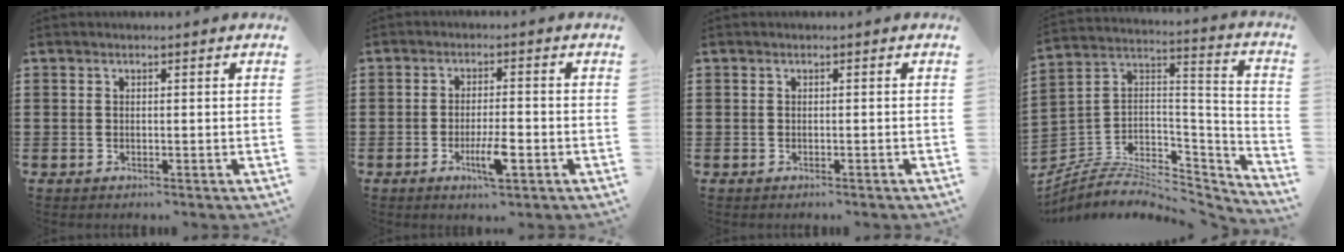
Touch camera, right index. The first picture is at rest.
{"total": 5.4, "force": [-2.1, 1.2, 4.8], "torque": [-0.090, -0.005, -0.038]}
{"total": 0.0}
{"total": 6.5, "force": [-4.6, 3.6, 2.6], "torque": [-0.061, 0.000, -0.091]}